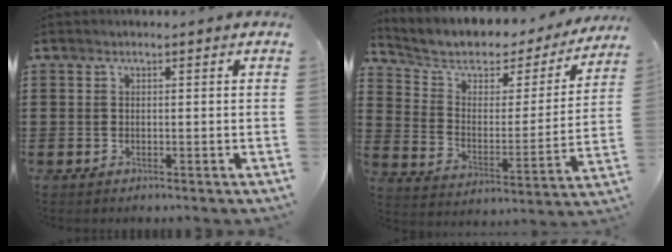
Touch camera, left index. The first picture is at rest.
{"total": 5.9, "force": [4.6, 2.9, 2.3], "torque": [-0.078, -0.031, 0.073]}